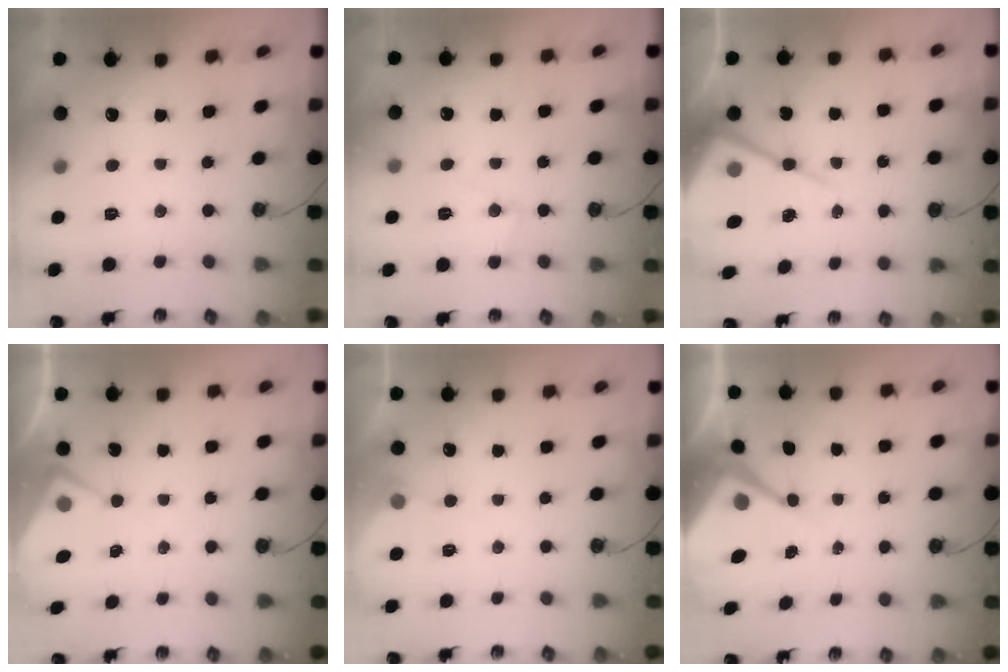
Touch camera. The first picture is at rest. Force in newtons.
{"total": 6.0, "press": 6.0, "slide": 0.4}
{"total": 12.6, "press": 12.5, "slide": 1.1}
{"total": 4.4, "press": 4.3, "slide": 0.5}
{"total": 3.3, "press": 3.3, "slide": 0.5}
{"total": 7.0, "press": 7.0, "slide": 0.6}